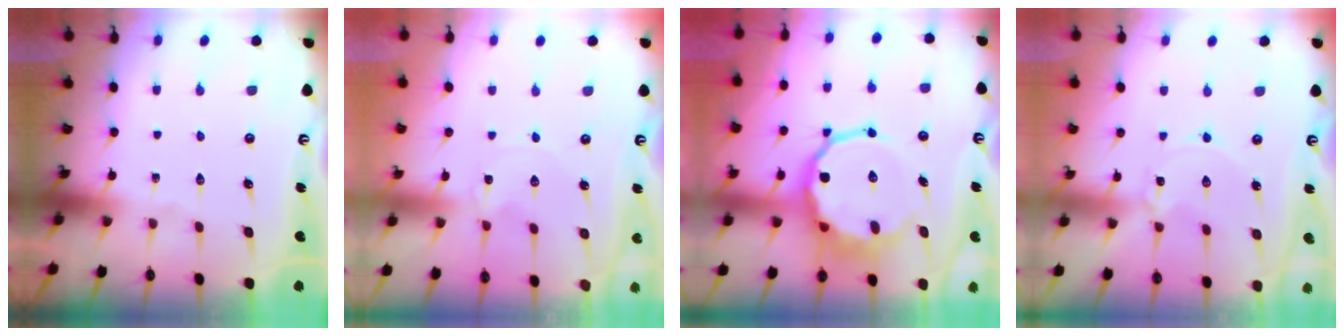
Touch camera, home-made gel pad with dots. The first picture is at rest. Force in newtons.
{"total": 0.0}
{"total": 13.3, "press": 12.8, "slide": 3.8}
{"total": 1.9, "press": 1.9, "slide": 0.4}